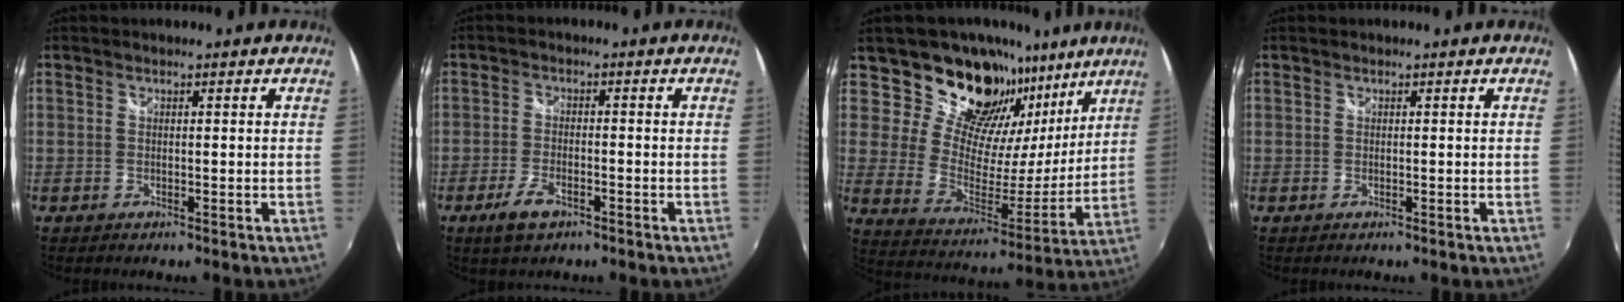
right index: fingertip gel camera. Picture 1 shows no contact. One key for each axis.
{"total": 5.2, "fx": -3.3, "fy": 2.3, "fz": 3.3, "tx": -0.085, "ty": -0.008, "tz": -0.061}
{"total": 20.8, "fx": 13.7, "fy": 12.0, "fz": 10.0, "tx": -0.161, "ty": -0.003, "tz": 0.244}
{"total": 0.0}